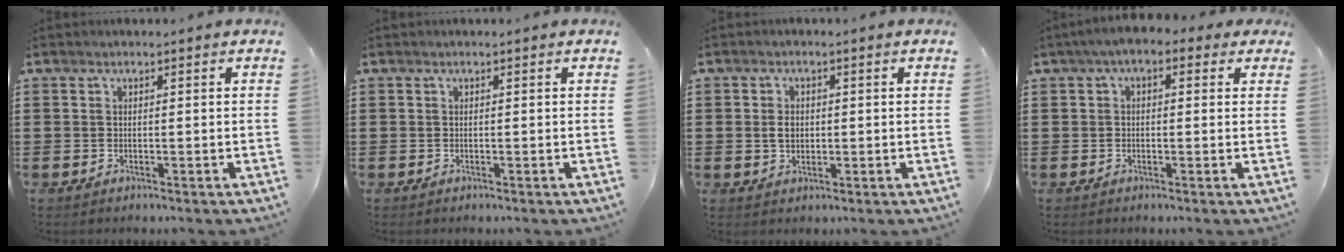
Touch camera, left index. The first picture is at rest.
{"total": 0.0}
{"total": 2.4, "force": [0.1, 1.7, 1.8], "torque": [-0.038, 0.007, 0.002]}
{"total": 2.7, "force": [0.3, 1.5, 2.2], "torque": [-0.044, 0.011, 0.002]}